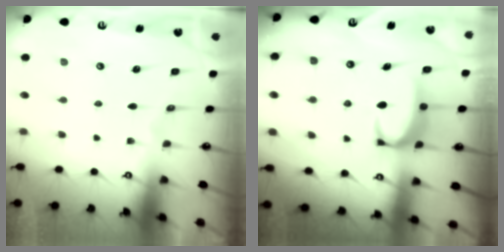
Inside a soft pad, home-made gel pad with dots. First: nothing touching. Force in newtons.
{"total": 2.9, "press": 2.9, "slide": 0.5}